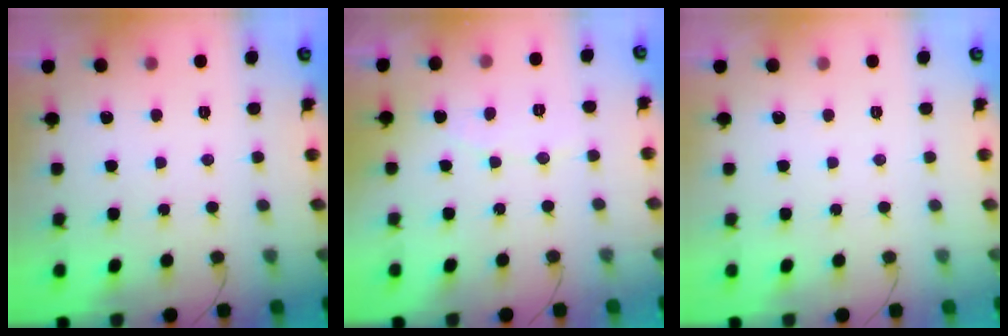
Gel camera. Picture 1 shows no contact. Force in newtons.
{"total": 2.8, "press": 2.8, "slide": 0.3}
{"total": 0.0}